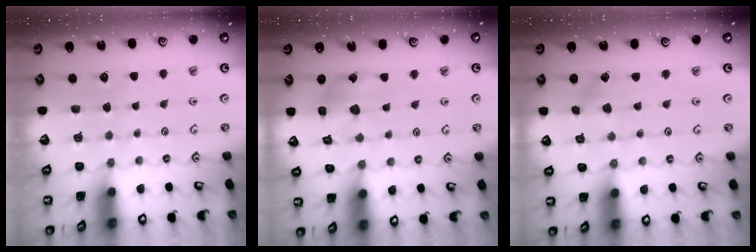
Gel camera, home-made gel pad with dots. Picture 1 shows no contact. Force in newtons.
{"total": 9.9, "press": 9.8, "slide": 1.3}
{"total": 1.8, "press": 1.8, "slide": 0.4}